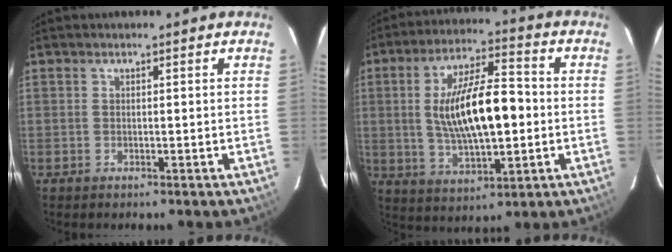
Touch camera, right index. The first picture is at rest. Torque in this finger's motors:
{"motor_torque": [0.64, -0.04, 1.05, 0.21]}